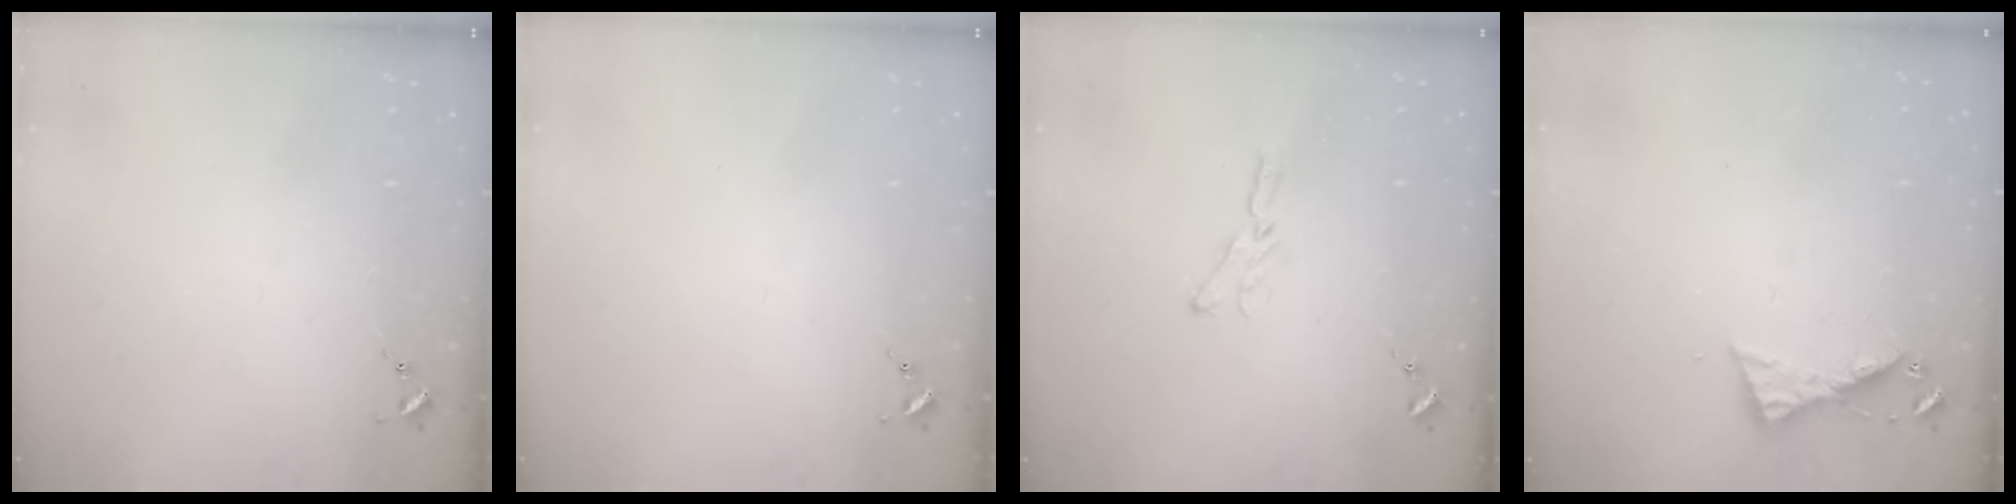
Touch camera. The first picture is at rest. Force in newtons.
{"total": 0.0}
{"total": 5.6, "press": 5.6, "slide": 0.5}
{"total": 5.2, "press": 5.2, "slide": 0.4}